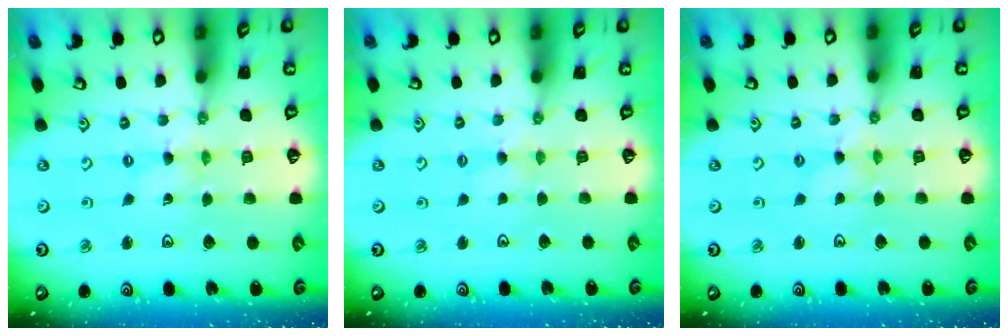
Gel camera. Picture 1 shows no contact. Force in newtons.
{"total": 2.2, "press": 2.1, "slide": 0.4}
{"total": 1.9, "press": 1.9, "slide": 0.3}